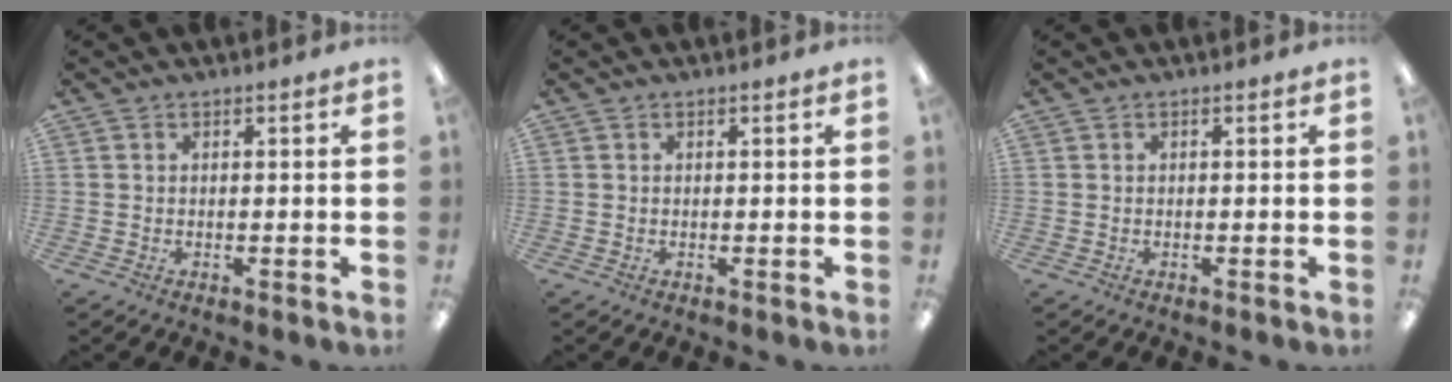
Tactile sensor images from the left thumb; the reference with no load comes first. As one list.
[{"total": 0.0}, {"total": 0.0}]